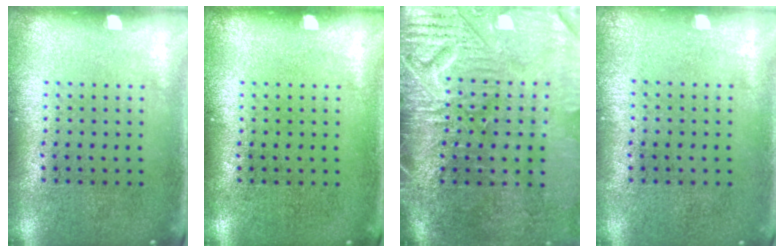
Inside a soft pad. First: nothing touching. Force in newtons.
{"total": 0.0}
{"total": 4.8, "press": 4.2, "slide": 2.4}
{"total": 0.0}